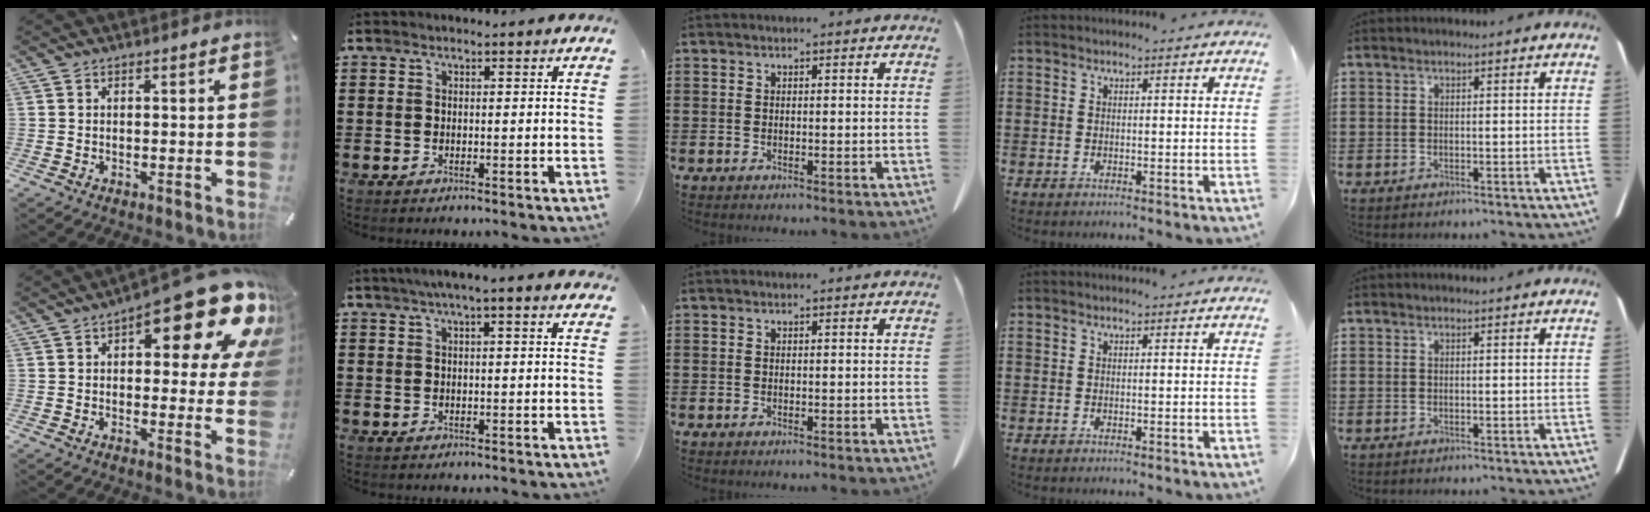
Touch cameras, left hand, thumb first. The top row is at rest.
{"thumb": {"total": 19.0, "force": [10.0, 7.4, 14.4], "torque": [-0.180, -0.070, 0.160]}, "index": {"total": 2.4, "force": [1.6, 0.4, 1.8], "torque": [-0.039, 0.004, 0.028]}}